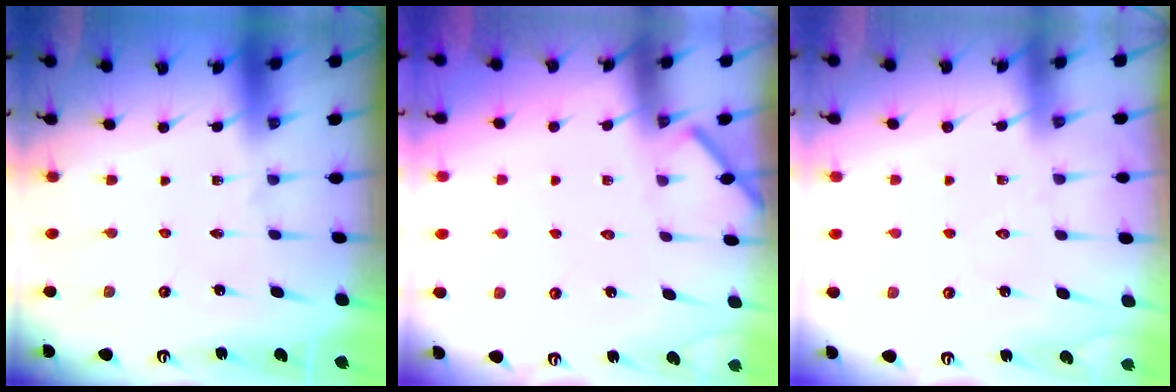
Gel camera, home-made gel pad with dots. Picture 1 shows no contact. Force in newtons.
{"total": 1.7, "press": 1.6, "slide": 0.1}
{"total": 2.9, "press": 2.8, "slide": 0.3}